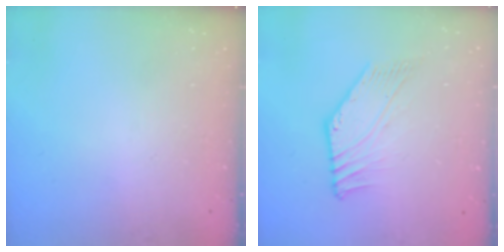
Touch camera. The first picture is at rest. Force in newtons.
{"total": 0.6, "press": 0.1, "slide": 0.6}